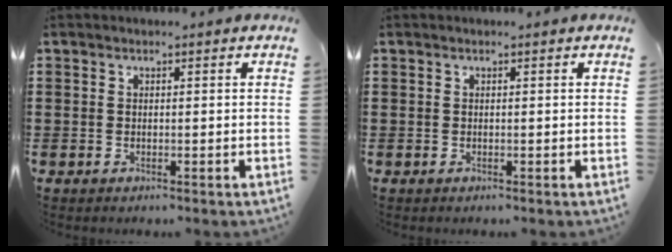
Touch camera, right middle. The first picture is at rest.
{"total": 0.0}